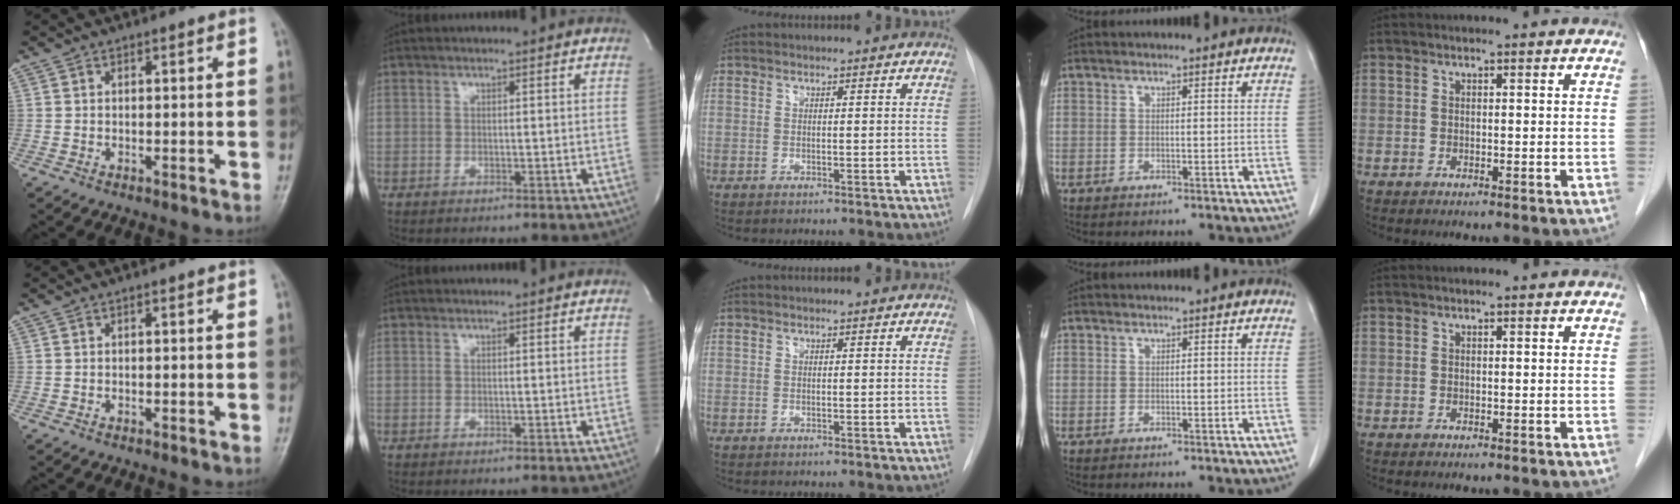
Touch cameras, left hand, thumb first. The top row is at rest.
{}